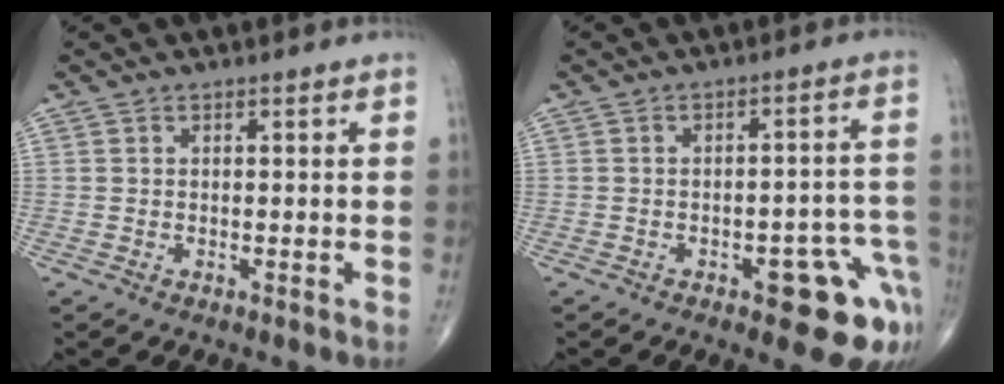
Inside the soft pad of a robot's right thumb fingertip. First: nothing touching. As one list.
[{"total": 11.8, "force": [-5.5, 4.3, 9.5], "torque": [-0.078, 0.038, -0.061]}]